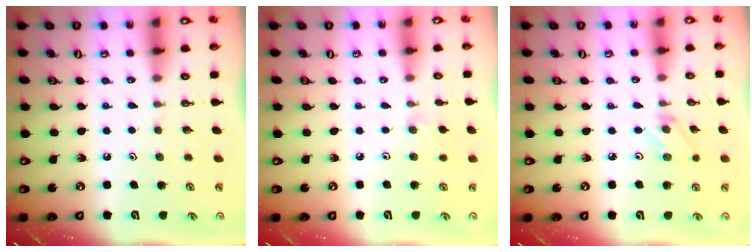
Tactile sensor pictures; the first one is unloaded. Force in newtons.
{"total": 1.9, "press": 1.9, "slide": 0.5}
{"total": 2.8, "press": 2.7, "slide": 0.4}